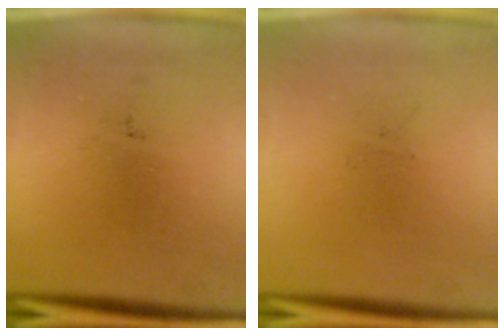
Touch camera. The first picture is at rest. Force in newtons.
{"total": 0.0}